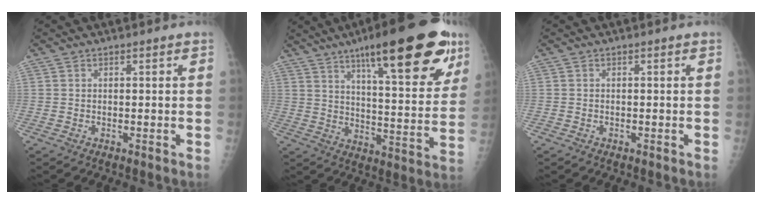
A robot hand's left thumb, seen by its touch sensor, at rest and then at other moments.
{"total": 25.4, "force": [14.6, 6.5, 19.8], "torque": [-0.254, -0.043, 0.214]}
{"total": 0.6, "force": [-0.4, 0.4, 0.1], "torque": [0.001, 0.002, -0.008]}